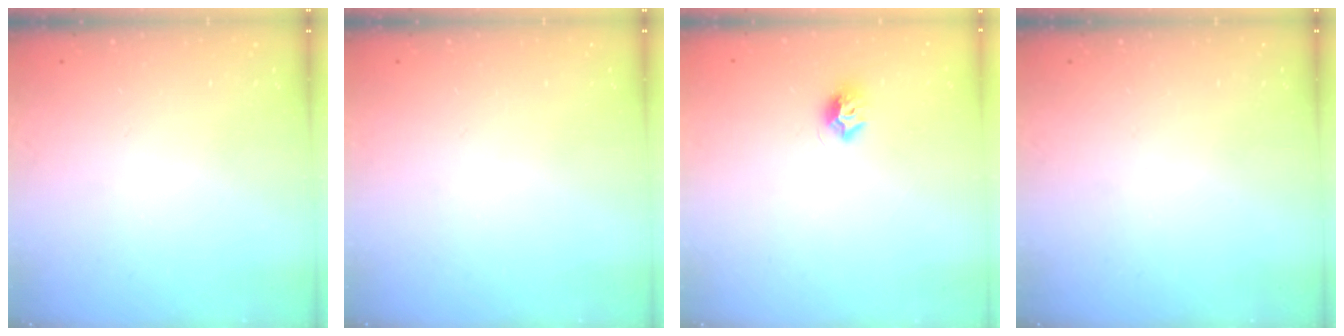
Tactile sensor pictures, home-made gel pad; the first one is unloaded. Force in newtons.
{"total": 0.0}
{"total": 7.6, "press": 7.6, "slide": 0.4}
{"total": 0.0}